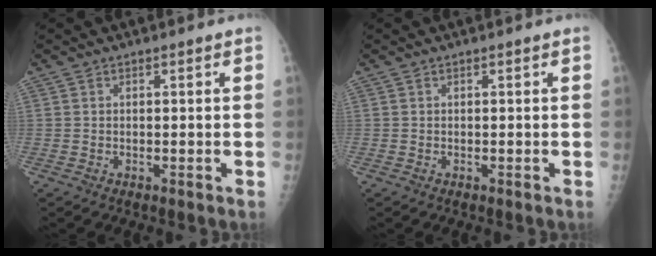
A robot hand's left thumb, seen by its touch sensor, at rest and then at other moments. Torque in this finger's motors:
{"motor_torque": [0.01, 0.00, -0.01, -0.01, 0.00]}